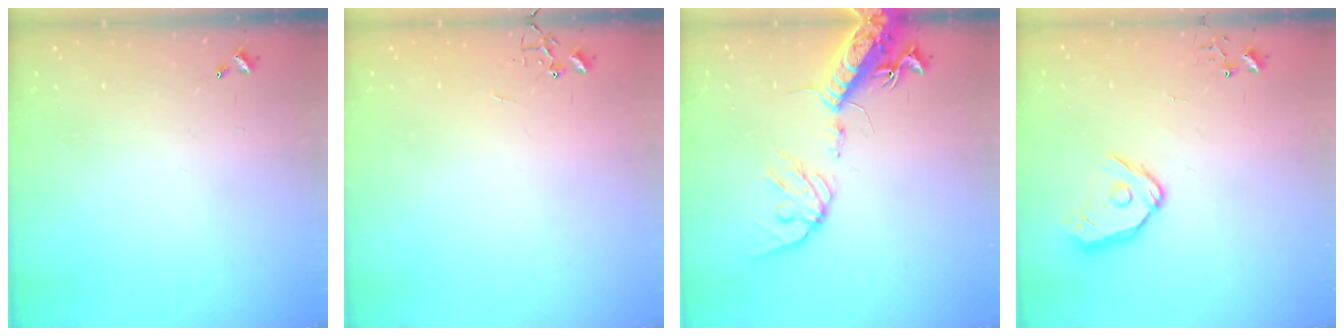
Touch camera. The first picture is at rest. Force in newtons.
{"total": 0.0}
{"total": 18.0, "press": 17.6, "slide": 3.8}
{"total": 11.2, "press": 11.1, "slide": 1.3}